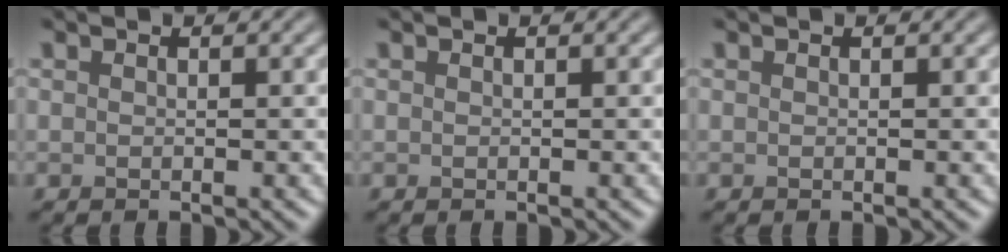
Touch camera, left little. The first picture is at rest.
{"total": 0.0}
{"total": 0.0}